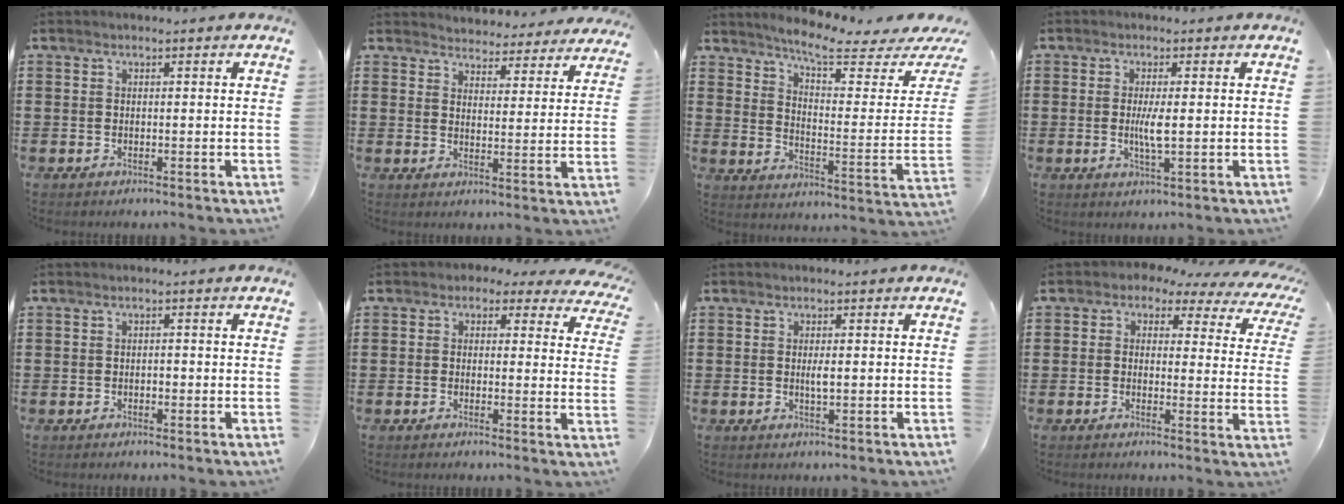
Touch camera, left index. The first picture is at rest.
{"total": 4.2, "force": [4.2, 0.4, -0.2], "torque": [-0.011, -0.031, 0.072]}
{"total": 6.5, "force": [5.2, 0.7, 3.8], "torque": [-0.084, -0.038, 0.080]}
{"total": 3.7, "force": [0.2, 0.5, 3.6], "torque": [-0.067, -0.002, 0.002]}
{"total": 0.7, "force": [-0.1, 0.3, 0.6], "torque": [-0.012, 0.000, -0.001]}
{"total": 2.0, "force": [1.2, 1.3, 1.0], "torque": [-0.029, 0.000, 0.019]}
{"total": 1.7, "force": [0.1, 0.3, 1.7], "torque": [-0.032, -0.002, 0.002]}
{"total": 2.5, "force": [1.5, 1.7, 1.2], "torque": [-0.038, -0.010, 0.019]}